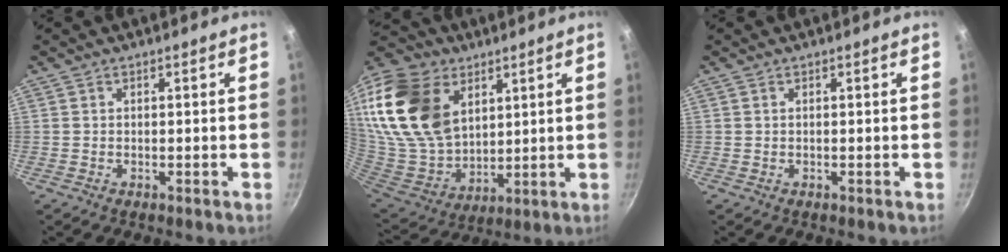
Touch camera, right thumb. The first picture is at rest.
{"total": 25.1, "force": [10.8, 16.6, 15.4], "torque": [-0.293, -0.039, 0.215]}
{"total": 0.0}